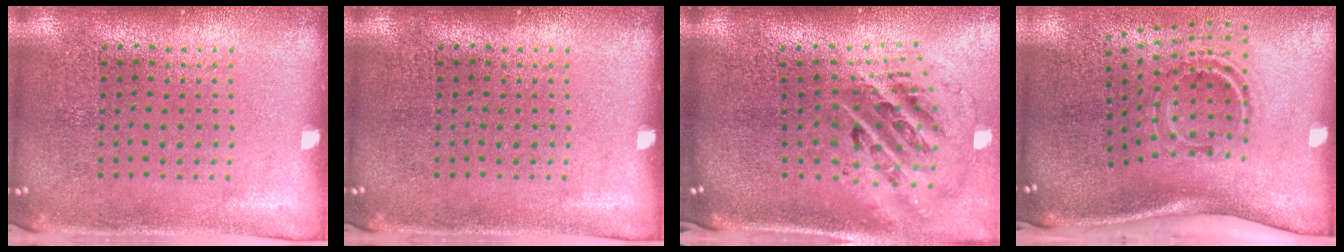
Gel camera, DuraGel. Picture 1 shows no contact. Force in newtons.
{"total": 0.0}
{"total": 2.6, "press": 1.8, "slide": 1.9}
{"total": 2.2, "press": 1.2, "slide": 1.9}